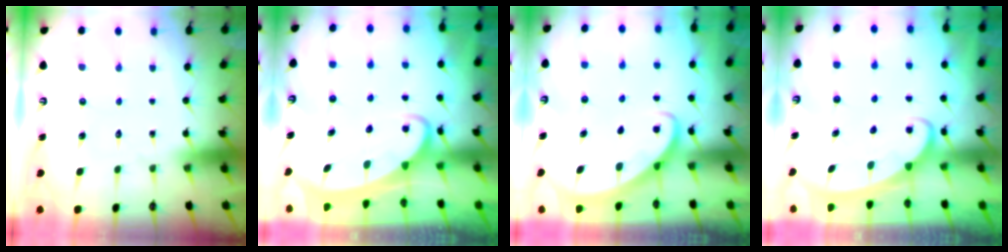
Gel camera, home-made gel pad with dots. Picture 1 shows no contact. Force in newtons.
{"total": 4.2, "press": 4.2, "slide": 0.5}
{"total": 2.8, "press": 2.8, "slide": 0.2}
{"total": 2.4, "press": 2.4, "slide": 0.3}